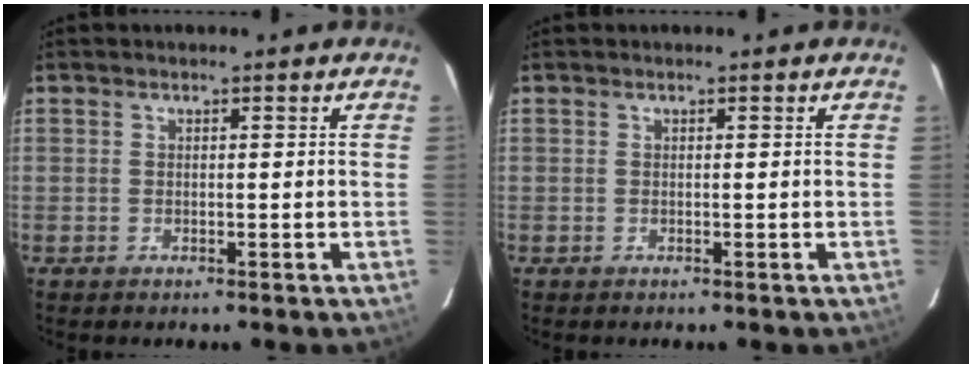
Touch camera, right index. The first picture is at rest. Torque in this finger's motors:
{"motor_torque": [0.00, 0.00, 0.00, 0.01]}